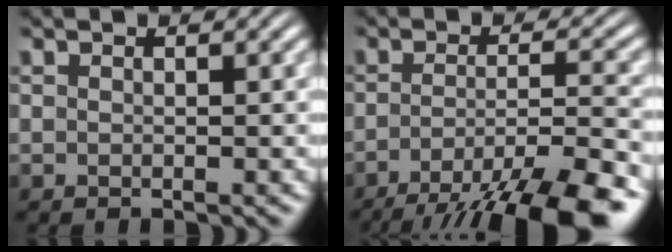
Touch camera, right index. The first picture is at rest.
{"total": 9.6, "force": [-6.7, 2.5, 6.4], "torque": [-0.088, -0.025, -0.092]}